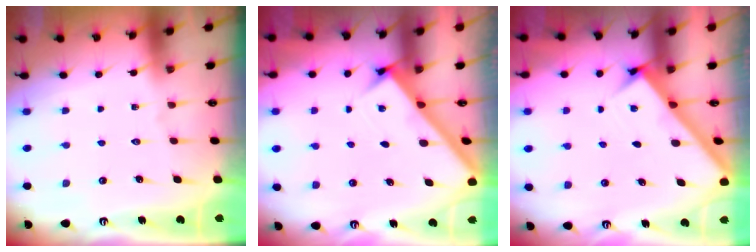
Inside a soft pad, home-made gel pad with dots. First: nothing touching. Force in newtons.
{"total": 2.8, "press": 2.8, "slide": 0.4}
{"total": 2.7, "press": 2.7, "slide": 0.3}